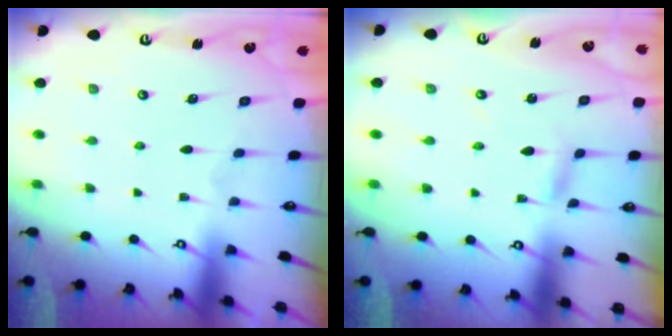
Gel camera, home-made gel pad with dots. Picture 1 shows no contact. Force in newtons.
{"total": 3.3, "press": 3.3, "slide": 0.1}